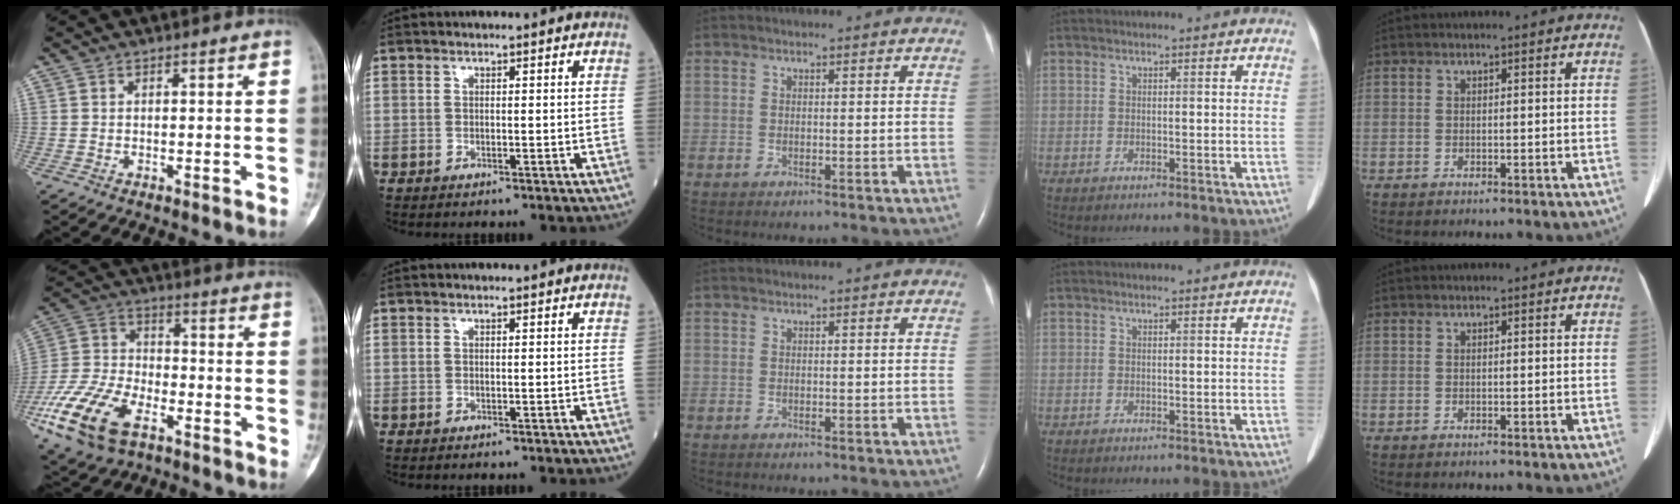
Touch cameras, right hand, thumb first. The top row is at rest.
{"thumb": {"total": 18.6, "force": [-9.2, 10.0, 12.7], "torque": [-0.258, 0.029, -0.171]}}